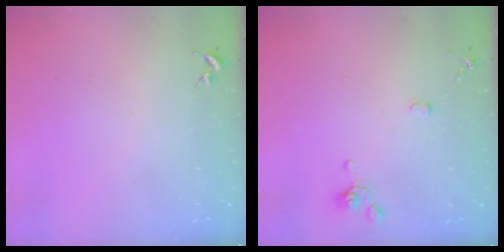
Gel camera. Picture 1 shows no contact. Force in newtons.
{"total": 3.6, "press": 3.5, "slide": 0.7}